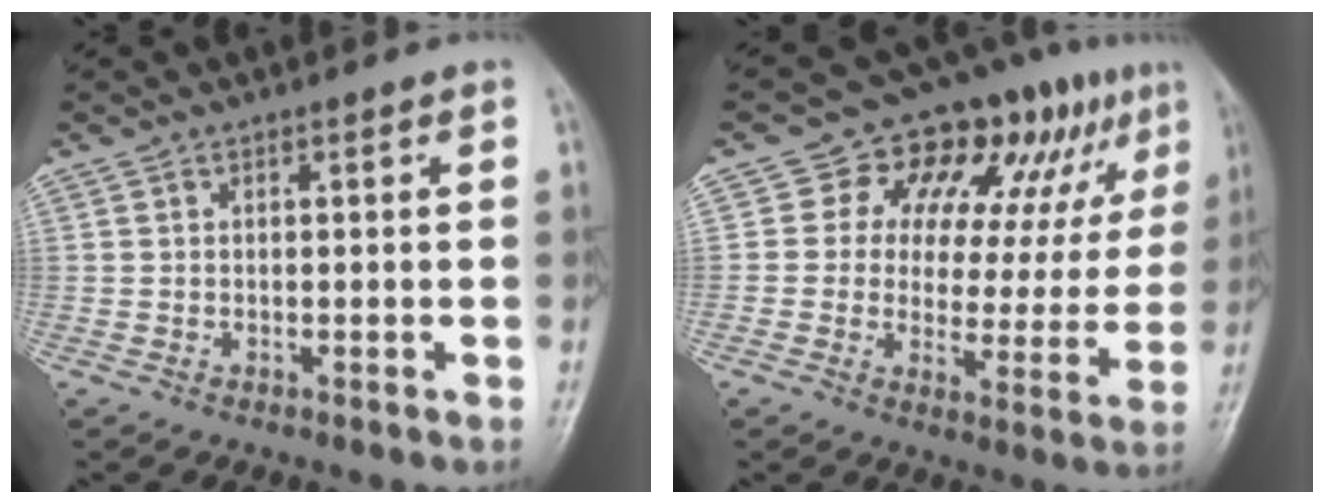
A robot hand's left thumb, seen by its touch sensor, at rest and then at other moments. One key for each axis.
{"total": 17.1, "fx": 7.7, "fy": 9.9, "fz": 11.7, "tx": -0.095, "ty": -0.002, "tz": 0.105}